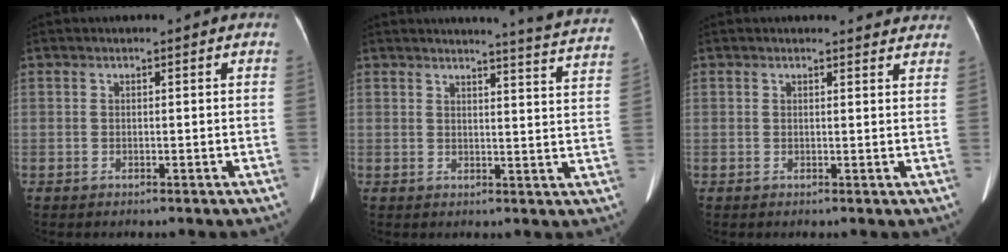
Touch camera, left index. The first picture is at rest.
{"total": 11.4, "force": [11.0, -1.3, 2.6], "torque": [-0.031, -0.071, 0.105]}
{"total": 3.6, "force": [3.6, 0.5, 0.2], "torque": [-0.005, -0.008, 0.027]}